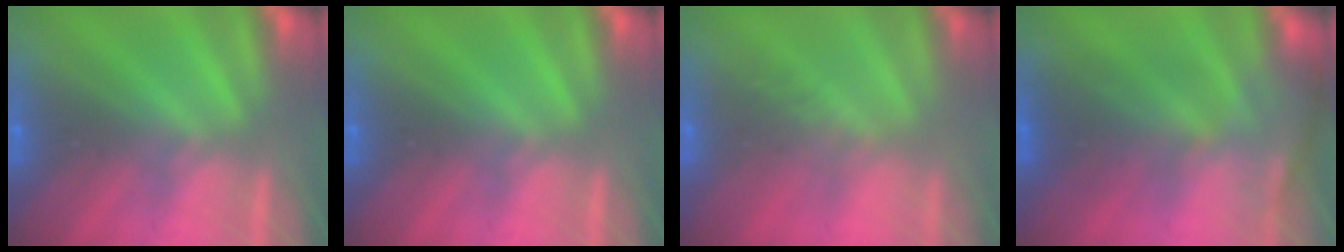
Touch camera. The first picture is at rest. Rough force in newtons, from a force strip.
{"total": 0.0}
{"total": 1.2}
{"total": 2.7}